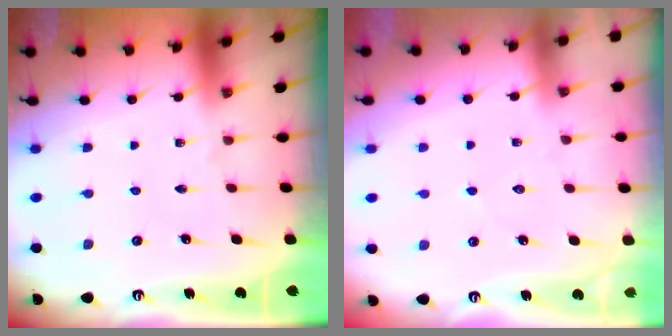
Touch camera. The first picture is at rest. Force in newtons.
{"total": 2.9, "press": 2.8, "slide": 0.3}